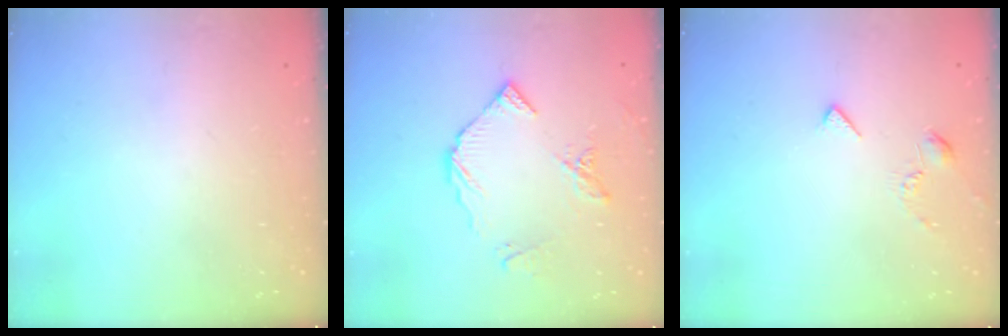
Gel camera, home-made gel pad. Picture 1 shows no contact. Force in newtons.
{"total": 10.1, "press": 10.0, "slide": 1.2}
{"total": 3.0, "press": 2.9, "slide": 0.7}